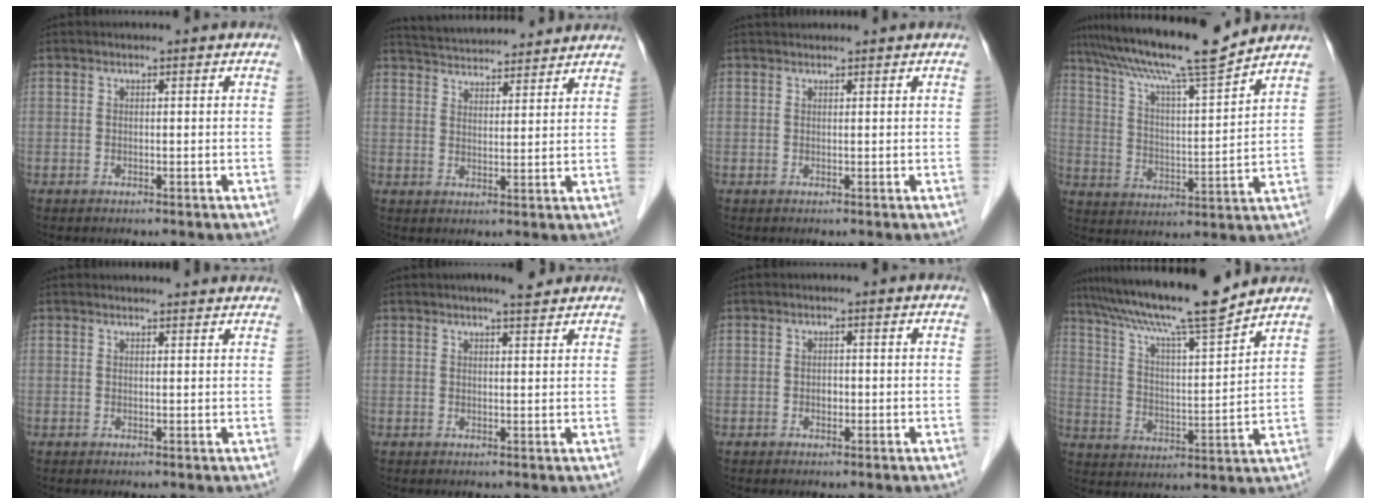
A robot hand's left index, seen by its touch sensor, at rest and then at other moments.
{"total": 12.9, "force": [12.3, 1.9, 3.5], "torque": [-0.059, 0.029, 0.180]}
{"total": 2.2, "force": [2.1, 0.2, 0.5], "torque": [-0.008, 0.028, 0.036]}
{"total": 15.3, "force": [13.3, -0.5, 7.5], "torque": [-0.135, 0.006, 0.218]}
{"total": 5.4, "force": [5.2, 0.7, 1.0], "torque": [-0.012, 0.013, 0.051]}
{"total": 4.2, "force": [3.5, 0.6, 2.2], "torque": [-0.033, 0.011, 0.048]}
{"total": 0.9, "force": [-0.2, 0.7, 0.6], "torque": [-0.011, 0.002, -0.004]}
{"total": 15.7, "force": [13.5, -0.3, 7.9], "torque": [-0.141, 0.005, 0.223]}